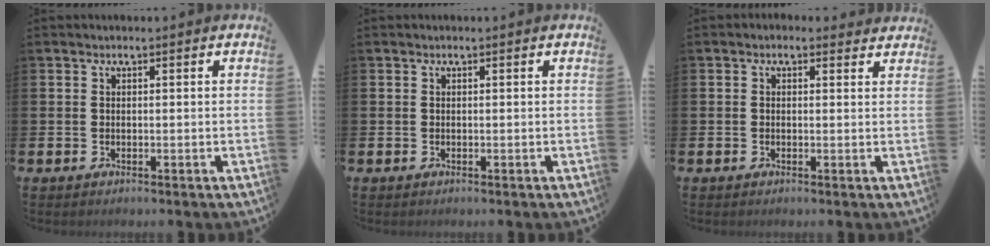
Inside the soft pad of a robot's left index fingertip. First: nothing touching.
{"total": 0.0}
{"total": 0.8, "force": [0.6, 0.6, 0.3], "torque": [-0.002, 0.005, 0.008]}